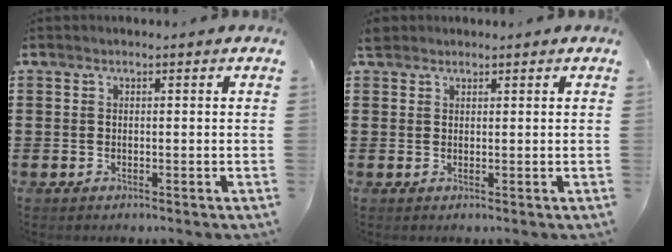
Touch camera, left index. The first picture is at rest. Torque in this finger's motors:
{"motor_torque": [0.33, -0.32, 0.00, 0.00]}